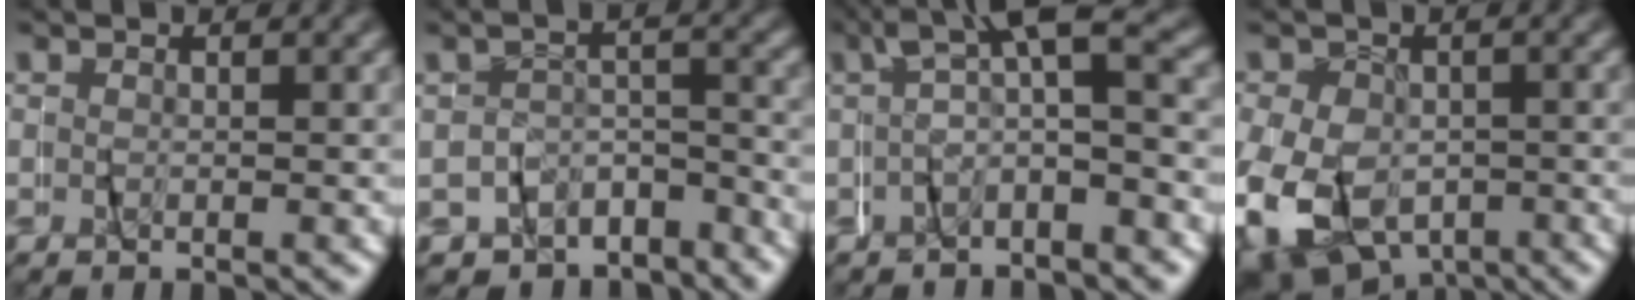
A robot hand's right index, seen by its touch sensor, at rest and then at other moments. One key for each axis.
{"total": 5.0, "fx": -4.4, "fy": 2.2, "fz": -0.7, "tx": 0.010, "ty": -0.009, "tz": -0.075}
{"total": 3.7, "fx": 0.9, "fy": 1.0, "fz": 3.4, "tx": -0.048, "ty": 0.022, "tz": -0.001}
{"total": 10.6, "fx": -4.8, "fy": 8.3, "fz": 4.5, "tx": -0.108, "ty": -0.060, "tz": -0.056}